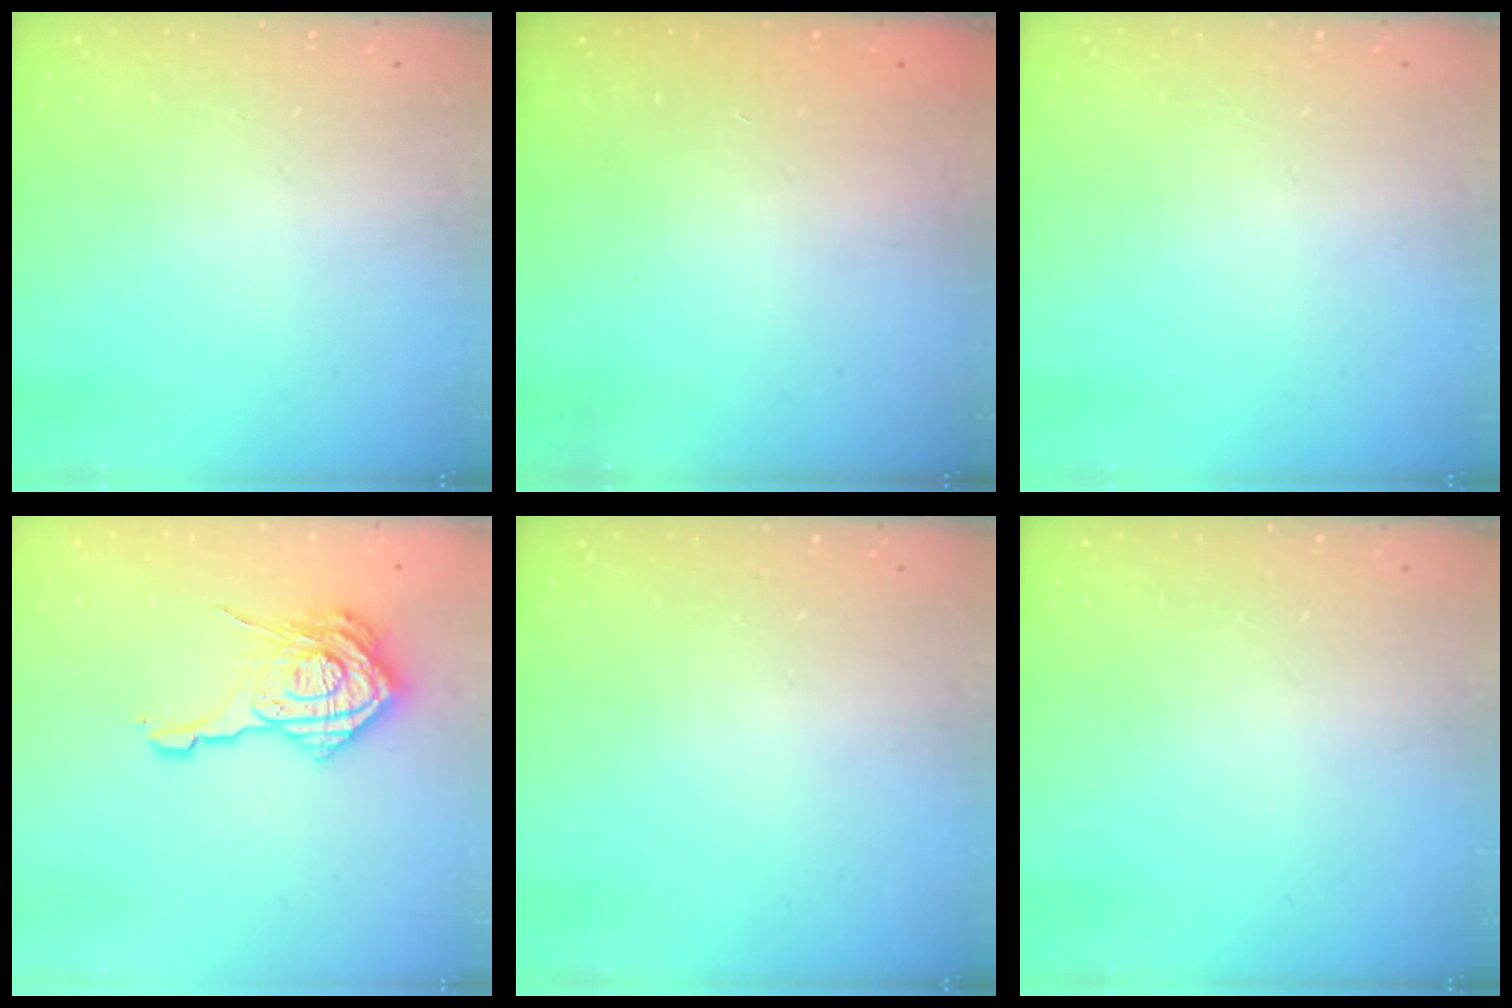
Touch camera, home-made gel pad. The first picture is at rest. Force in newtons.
{"total": 2.3, "press": 2.2, "slide": 0.7}
{"total": 0.0}
{"total": 17.6, "press": 17.6, "slide": 1.2}
{"total": 0.0}
{"total": 0.0}